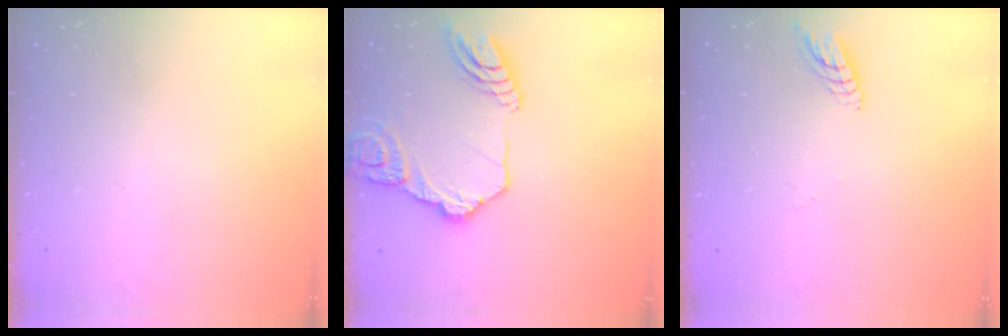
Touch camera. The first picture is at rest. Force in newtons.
{"total": 15.3, "press": 15.3, "slide": 1.5}
{"total": 6.4, "press": 6.3, "slide": 0.4}